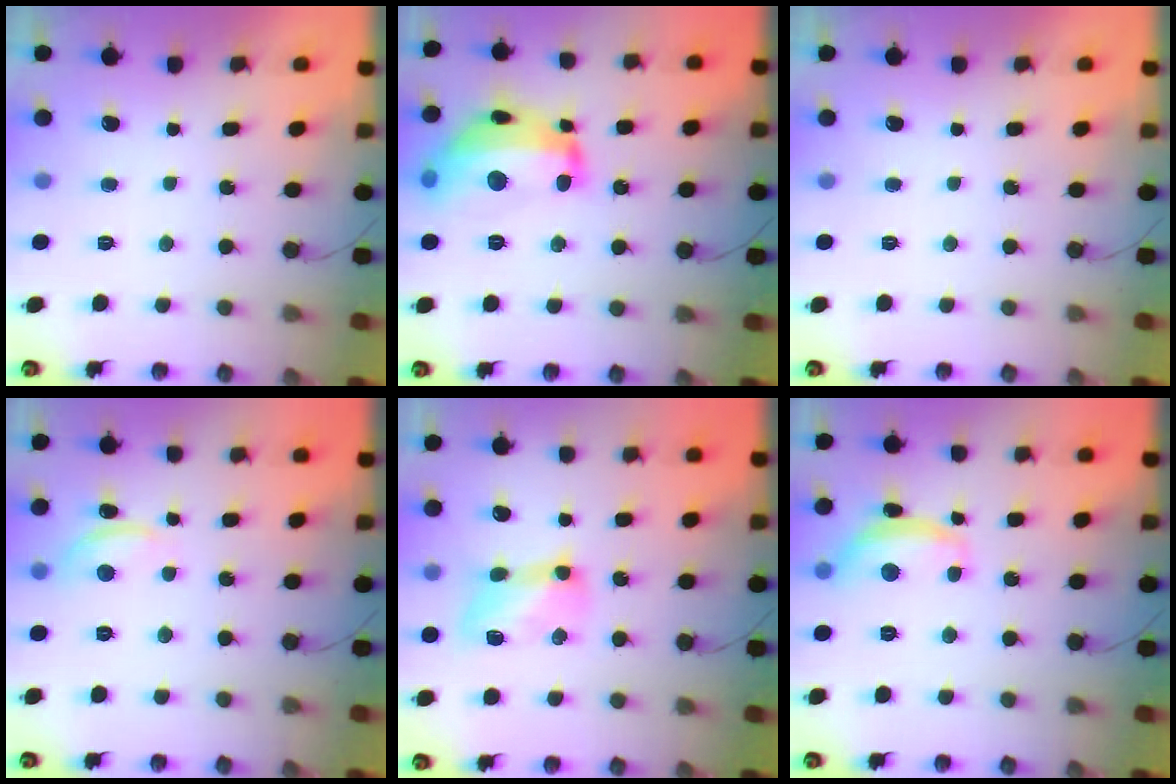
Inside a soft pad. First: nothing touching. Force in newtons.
{"total": 19.1, "press": 19.0, "slide": 1.0}
{"total": 0.0}
{"total": 9.2, "press": 9.2, "slide": 0.7}
{"total": 9.6, "press": 9.6, "slide": 0.2}
{"total": 10.8, "press": 10.8, "slide": 0.5}